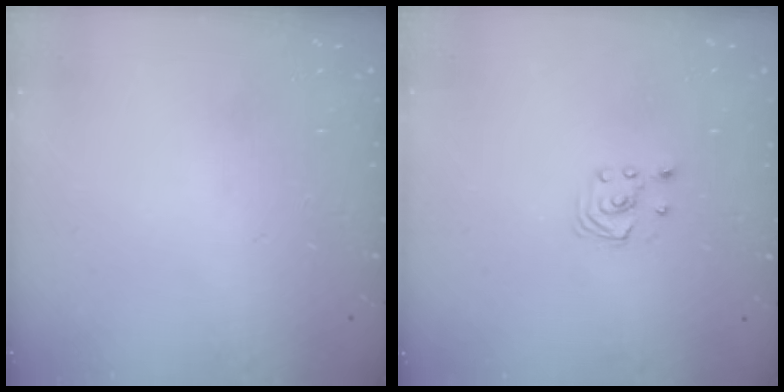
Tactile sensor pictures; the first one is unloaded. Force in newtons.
{"total": 1.8, "press": 1.8, "slide": 0.2}